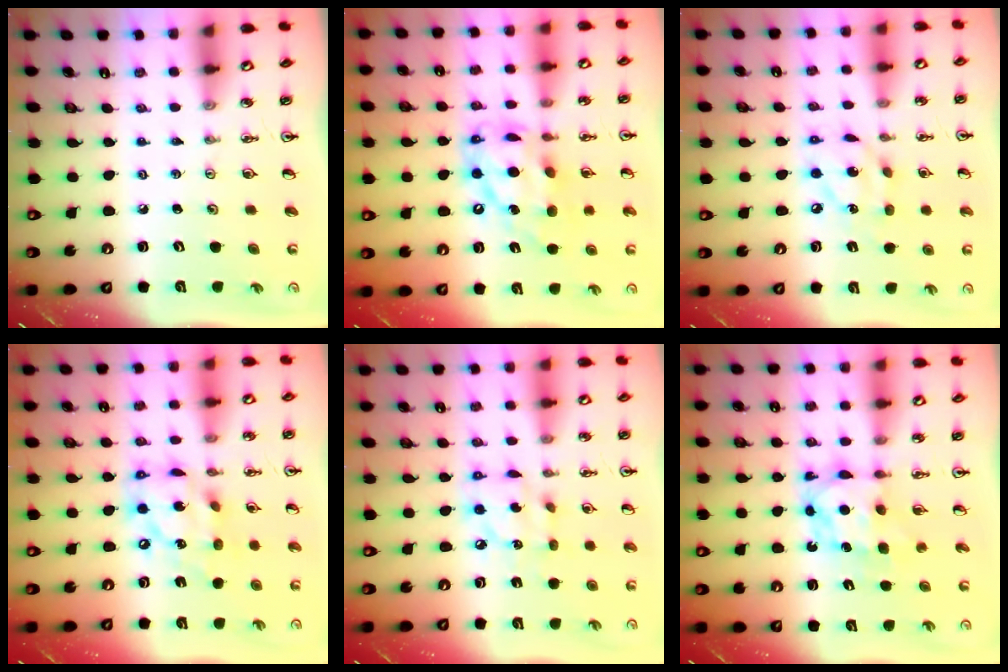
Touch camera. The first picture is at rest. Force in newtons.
{"total": 15.6, "press": 15.6, "slide": 1.4}
{"total": 10.4, "press": 10.4, "slide": 0.6}
{"total": 14.6, "press": 14.5, "slide": 1.7}
{"total": 8.5, "press": 8.5, "slide": 0.6}
{"total": 6.4, "press": 6.4, "slide": 0.5}